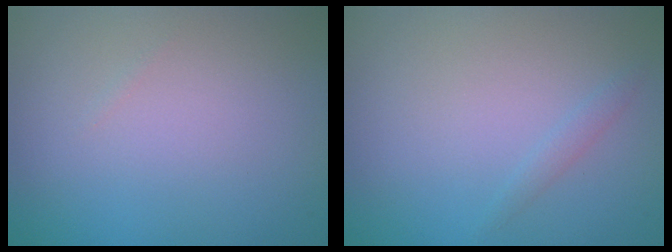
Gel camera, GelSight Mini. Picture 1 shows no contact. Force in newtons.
{"total": 0.8, "press": 0.8, "slide": 0.0}